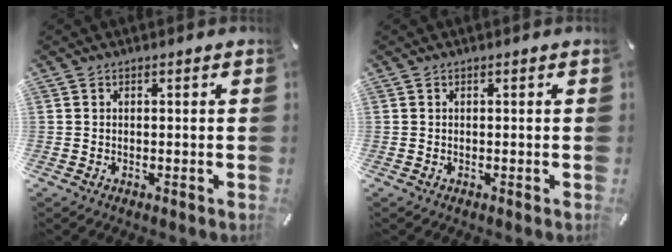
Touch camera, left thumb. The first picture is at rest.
{"total": 0.0}